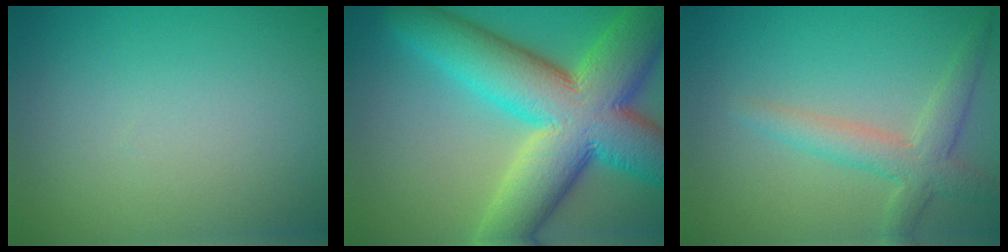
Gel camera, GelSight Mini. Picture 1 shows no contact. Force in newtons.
{"total": 14.5, "press": 14.5, "slide": 0.6}
{"total": 3.2, "press": 3.2, "slide": 0.2}